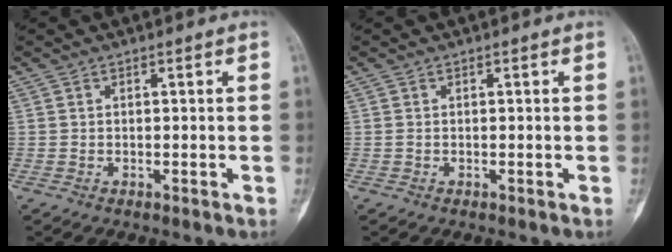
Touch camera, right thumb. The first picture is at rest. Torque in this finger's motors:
{"motor_torque": [0.16, 0.16, 0.00, 0.00, 0.00]}